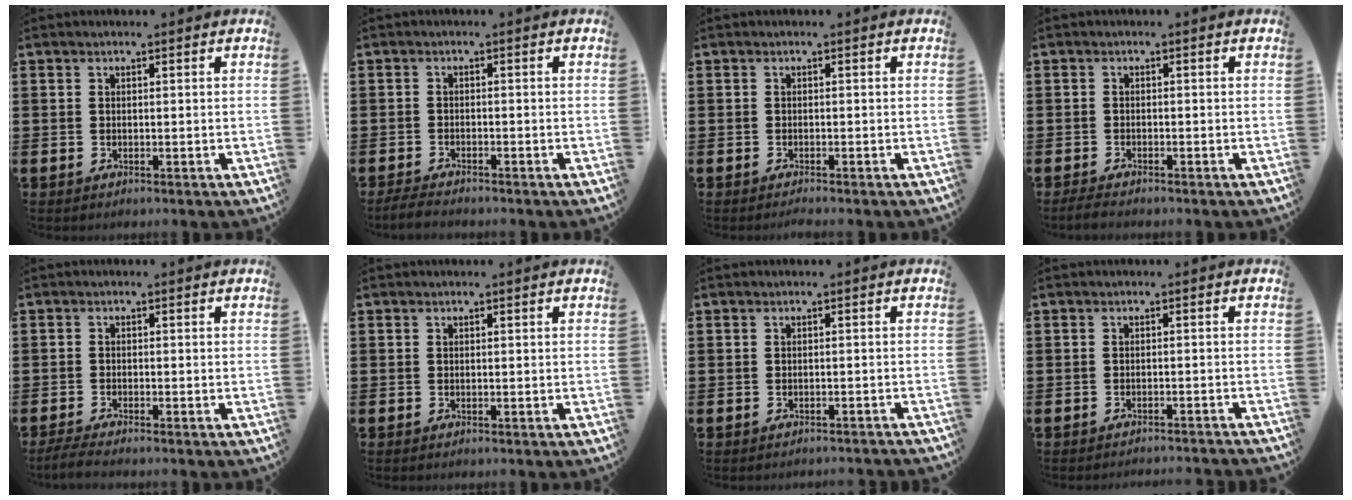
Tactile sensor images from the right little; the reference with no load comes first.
{"total": 1.5, "force": [-1.5, 0.1, 0.4], "torque": [-0.010, 0.003, -0.030]}
{"total": 0.6, "force": [-0.5, -0.1, 0.2], "torque": [-0.004, -0.003, -0.010]}
{"total": 1.0, "force": [-1.0, 0.1, 0.3], "torque": [-0.008, 0.000, -0.020]}
{"total": 1.5, "force": [-1.3, 0.0, 0.8], "torque": [-0.014, 0.000, -0.026]}
{"total": 0.0}
{"total": 0.7, "force": [-0.7, -0.1, 0.0], "torque": [0.001, 0.002, -0.015]}
{"total": 1.1, "force": [-1.1, -0.2, -0.1], "torque": [0.001, 0.004, -0.023]}